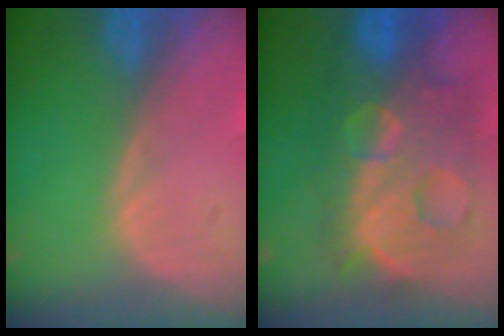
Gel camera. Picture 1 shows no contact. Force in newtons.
{"total": 12.2, "press": 12.1, "slide": 1.3}